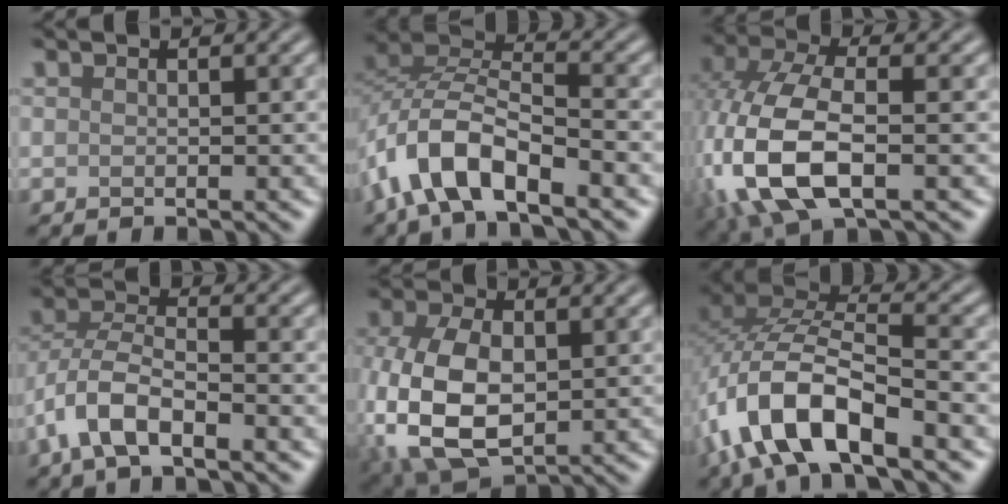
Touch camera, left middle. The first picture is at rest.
{"total": 7.9, "force": [-4.4, 3.3, 5.6], "torque": [-0.102, 0.008, -0.092]}
{"total": 10.2, "force": [-2.6, 5.4, 8.2], "torque": [-0.197, -0.006, -0.055]}
{"total": 5.9, "force": [-3.0, 2.5, 4.4], "torque": [-0.090, 0.002, -0.069]}
{"total": 10.5, "force": [-1.7, 6.4, 8.2], "torque": [-0.209, -0.018, -0.030]}
{"total": 11.1, "force": [-5.1, 4.5, 8.7], "torque": [-0.184, 0.004, -0.097]}